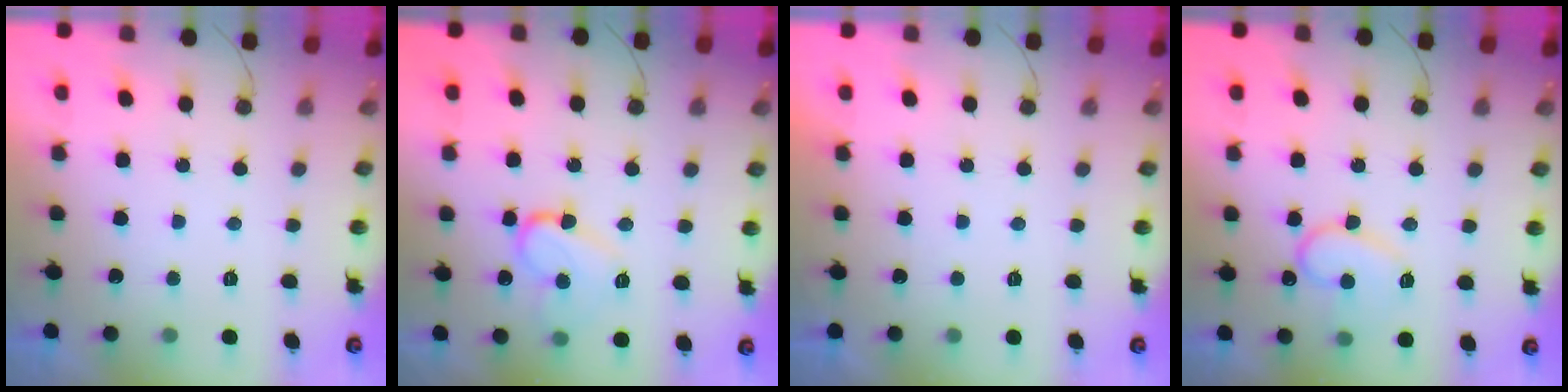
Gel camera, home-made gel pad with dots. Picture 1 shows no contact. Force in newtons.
{"total": 11.9, "press": 11.8, "slide": 1.3}
{"total": 1.9, "press": 1.9, "slide": 0.1}
{"total": 13.8, "press": 13.8, "slide": 1.3}